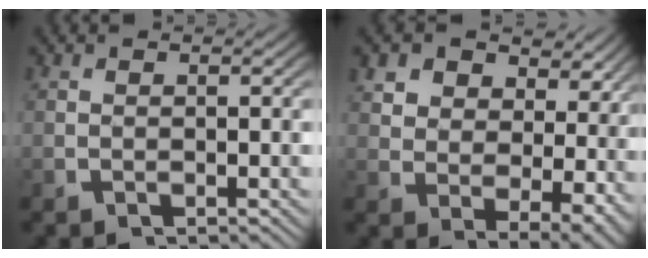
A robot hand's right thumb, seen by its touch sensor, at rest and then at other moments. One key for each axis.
{"total": 8.1, "fx": 2.2, "fy": 5.3, "fz": 5.7, "tx": -0.094, "ty": -0.030, "tz": 0.050}